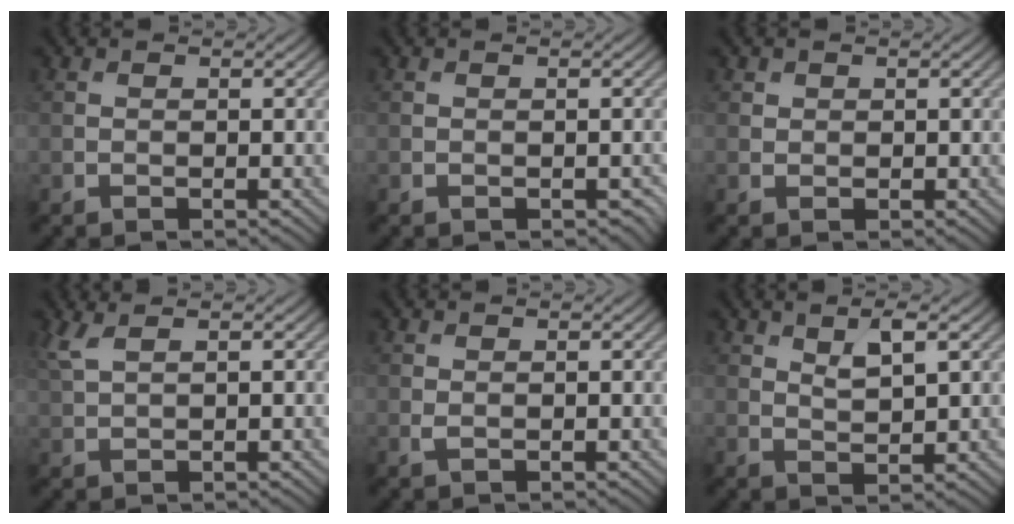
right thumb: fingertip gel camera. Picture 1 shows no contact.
{"total": 0.6, "force": [-0.2, 0.4, 0.3], "torque": [-0.005, -0.007, -0.001]}
{"total": 1.0, "force": [0.5, 0.9, 0.2], "torque": [0.000, -0.002, 0.009]}
{"total": 2.7, "force": [1.6, 0.6, 2.0], "torque": [-0.057, 0.009, 0.040]}
{"total": 0.5, "force": [0.1, 0.2, 0.5], "torque": [-0.014, 0.000, 0.002]}
{"total": 3.4, "force": [1.9, 1.0, 2.6], "torque": [-0.052, -0.003, 0.036]}